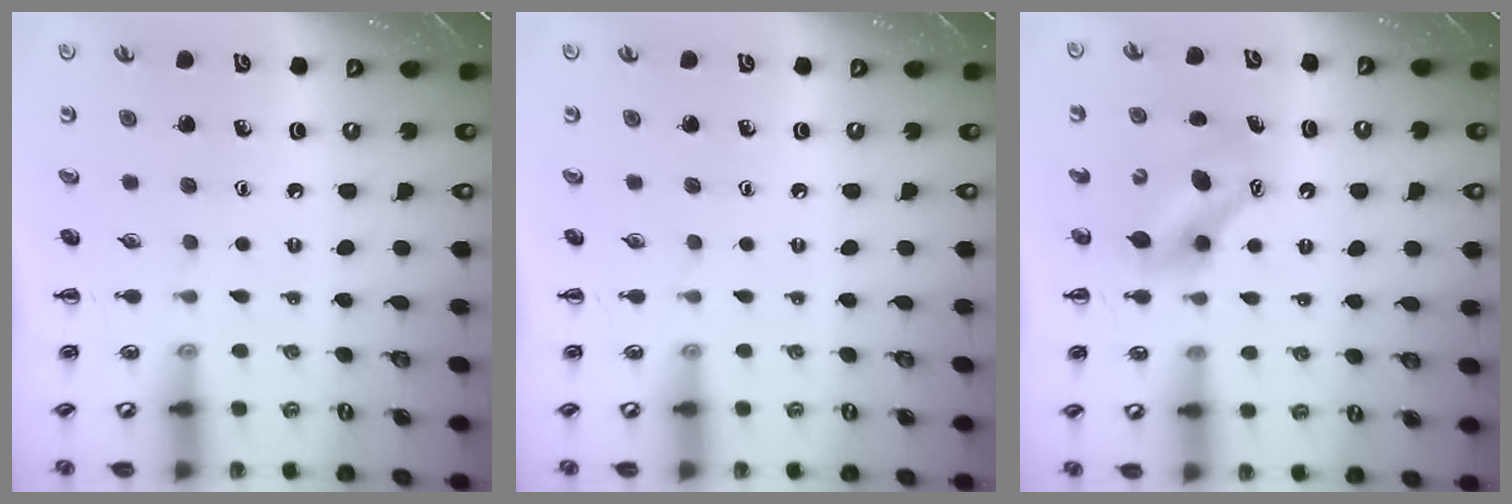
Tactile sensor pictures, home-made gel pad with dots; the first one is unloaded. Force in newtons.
{"total": 0.0}
{"total": 7.4, "press": 7.3, "slide": 1.2}